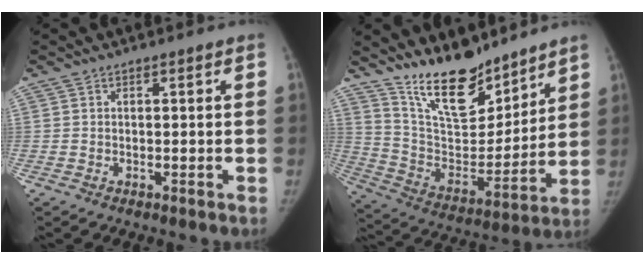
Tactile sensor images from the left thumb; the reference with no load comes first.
{"total": 17.5, "force": [14.1, 6.4, 8.0], "torque": [-0.091, -0.095, 0.260]}